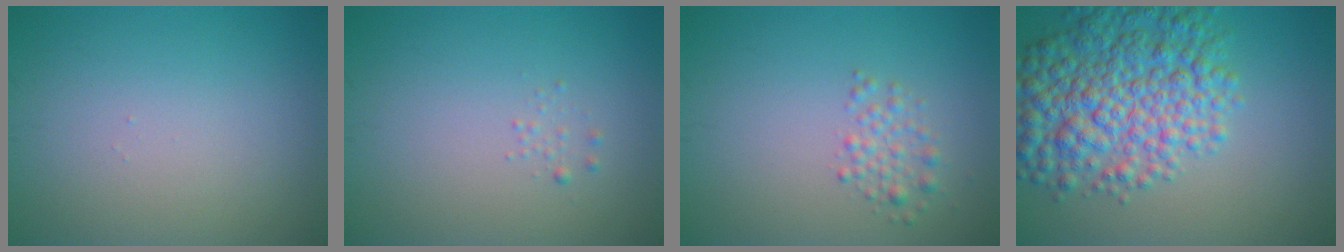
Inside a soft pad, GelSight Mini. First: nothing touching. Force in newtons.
{"total": 0.6, "press": 0.6, "slide": 0.0}
{"total": 1.7, "press": 1.7, "slide": 0.1}
{"total": 8.7, "press": 8.7, "slide": 0.3}